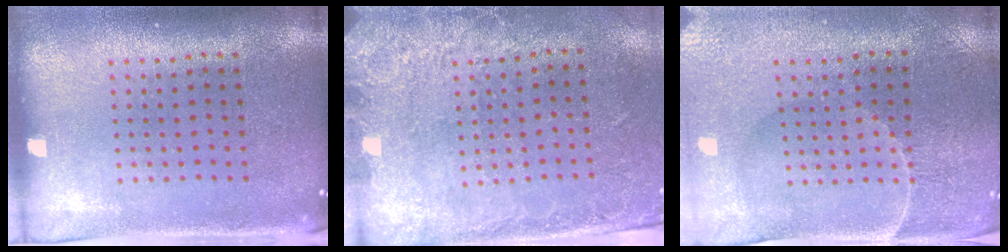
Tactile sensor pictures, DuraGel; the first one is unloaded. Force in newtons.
{"total": 2.7, "press": 1.9, "slide": 1.9}
{"total": 0.9, "press": 0.8, "slide": 0.3}